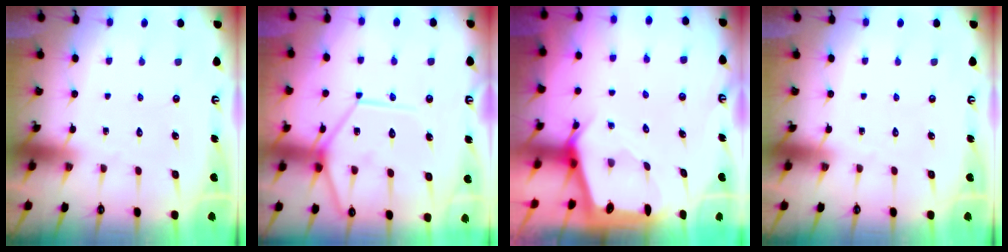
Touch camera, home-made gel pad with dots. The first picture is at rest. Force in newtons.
{"total": 14.8, "press": 14.7, "slide": 1.4}
{"total": 2.4, "press": 2.4, "slide": 0.3}
{"total": 0.0}